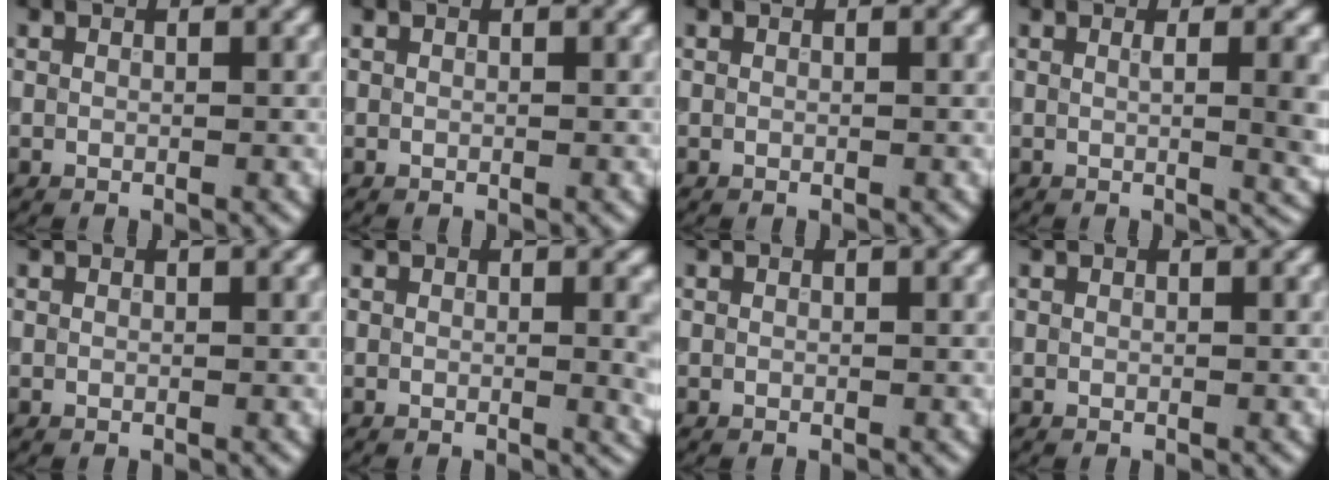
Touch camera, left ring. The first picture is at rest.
{"total": 0.0}
{"total": 0.0}
{"total": 4.1, "force": [0.3, 1.3, 3.9], "torque": [-0.041, 0.001, 0.005]}
{"total": 0.0}
{"total": 2.6, "force": [0.1, 0.8, 2.5], "torque": [-0.023, -0.003, -0.001]}
{"total": 0.0}
{"total": 0.0}